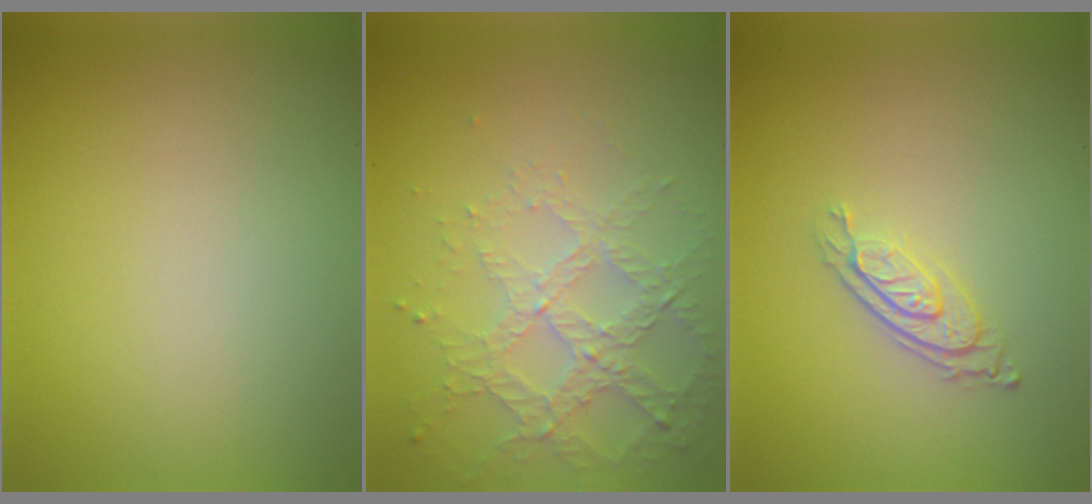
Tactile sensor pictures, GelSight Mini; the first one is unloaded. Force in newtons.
{"total": 4.5, "press": 3.1, "slide": 3.3}
{"total": 2.9, "press": 2.1, "slide": 2.1}